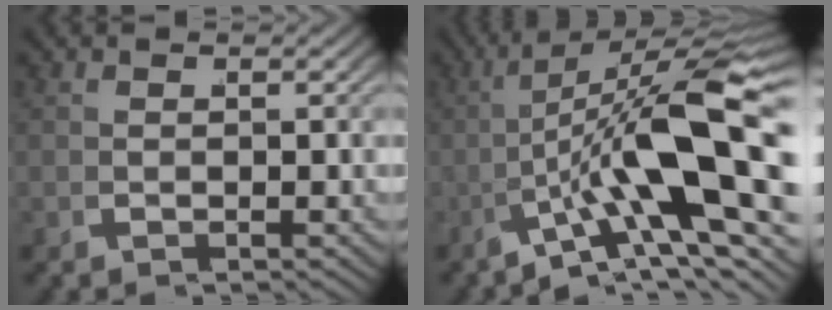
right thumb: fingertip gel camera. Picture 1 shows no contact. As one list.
[{"total": 10.8, "force": [-0.9, 3.0, 10.4], "torque": [-0.174, -0.002, -0.009]}]